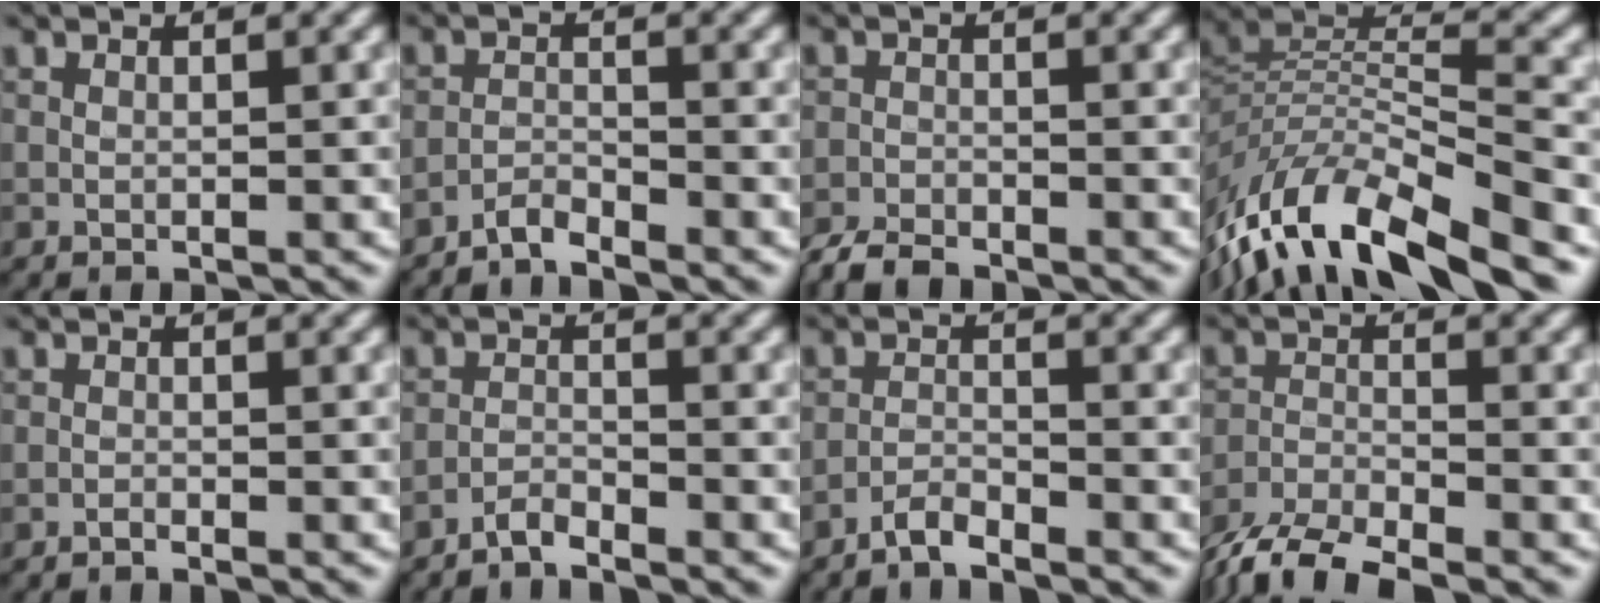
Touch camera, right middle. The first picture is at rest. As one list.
[{"total": 2.0, "force": [-2.0, -0.1, 0.0], "torque": [-0.001, 0.013, -0.037]}, {"total": 3.4, "force": [-3.3, 0.6, 0.6], "torque": [-0.017, -0.001, -0.061]}, {"total": 11.2, "force": [-7.9, 3.3, 7.2], "torque": [-0.142, 0.025, -0.138]}, {"total": 0.6, "force": [-0.6, -0.1, -0.1], "torque": [0.001, 0.012, -0.009]}, {"total": 1.6, "force": [-1.6, -0.2, 0.0], "torque": [-0.001, 0.013, -0.031]}, {"total": 1.9, "force": [-1.9, -0.1, 0.2], "torque": [-0.006, 0.013, -0.036]}, {"total": 6.5, "force": [-5.8, 1.6, 2.5], "torque": [-0.051, -0.005, -0.102]}]